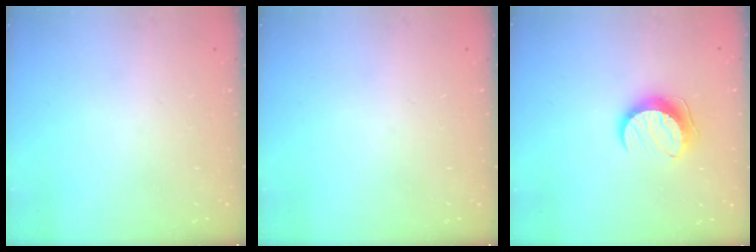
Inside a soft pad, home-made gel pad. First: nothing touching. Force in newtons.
{"total": 0.0}
{"total": 9.4, "press": 9.4, "slide": 0.7}